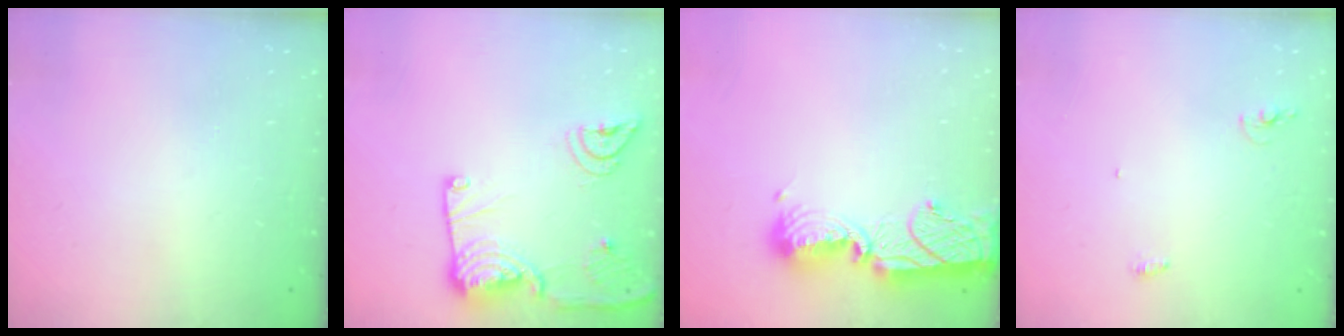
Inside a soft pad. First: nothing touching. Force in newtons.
{"total": 16.4, "press": 16.3, "slide": 2.0}
{"total": 13.4, "press": 13.3, "slide": 1.0}
{"total": 7.7, "press": 4.3, "slide": 6.3}